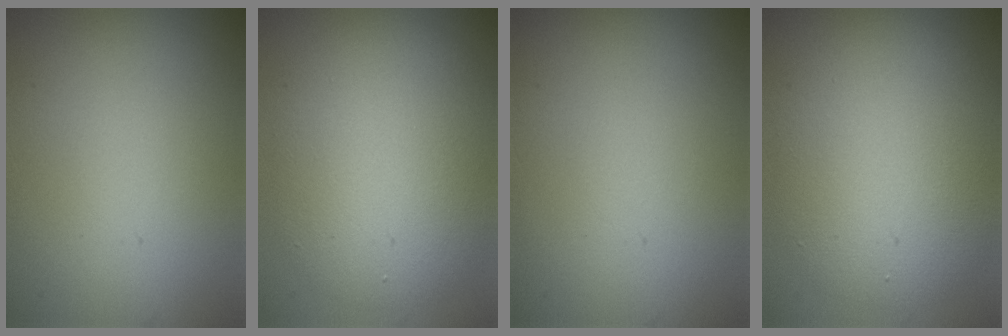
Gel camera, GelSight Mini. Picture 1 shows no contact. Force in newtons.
{"total": 7.2, "press": 7.2, "slide": 0.3}
{"total": 0.0}
{"total": 8.0, "press": 8.0, "slide": 0.4}